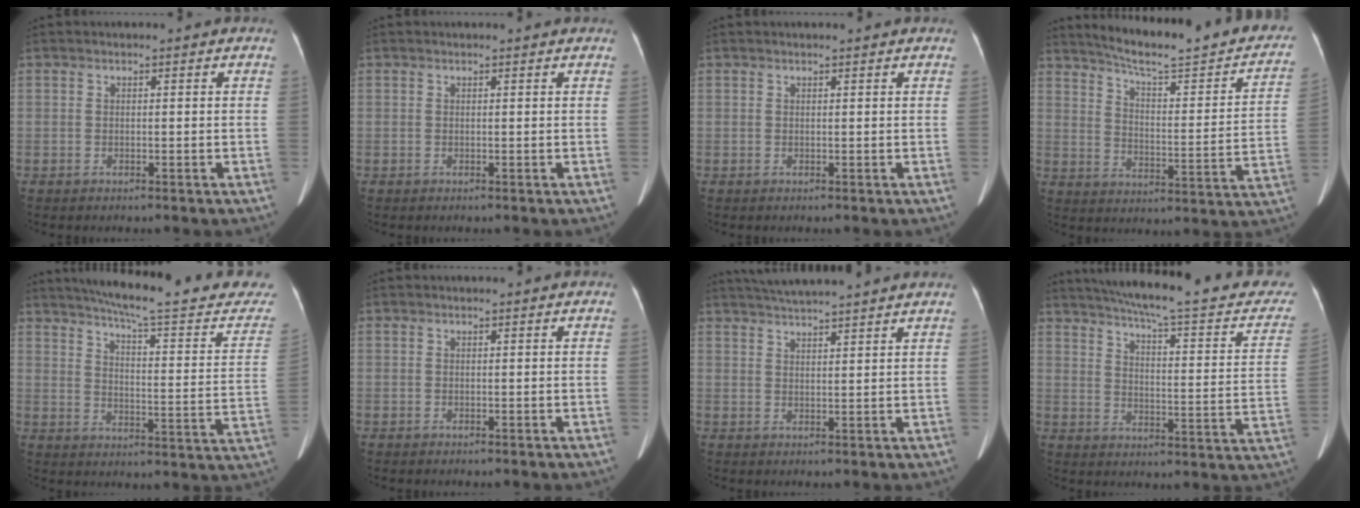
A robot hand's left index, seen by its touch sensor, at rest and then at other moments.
{"total": 1.0, "force": [1.0, 0.0, 0.3], "torque": [-0.010, 0.005, 0.010]}
{"total": 1.2, "force": [1.0, 0.1, 0.6], "torque": [-0.008, 0.015, 0.017]}
{"total": 23.7, "force": [20.3, 2.9, 12.0], "torque": [-0.169, -0.037, 0.259]}
{"total": 24.9, "force": [22.4, 2.3, 10.7], "torque": [-0.148, -0.063, 0.274]}
{"total": 0.0}
{"total": 10.0, "force": [9.1, -0.6, 4.0], "torque": [-0.073, 0.030, 0.130]}
{"total": 26.1, "force": [22.3, 3.9, 12.9], "torque": [-0.184, -0.029, 0.273]}